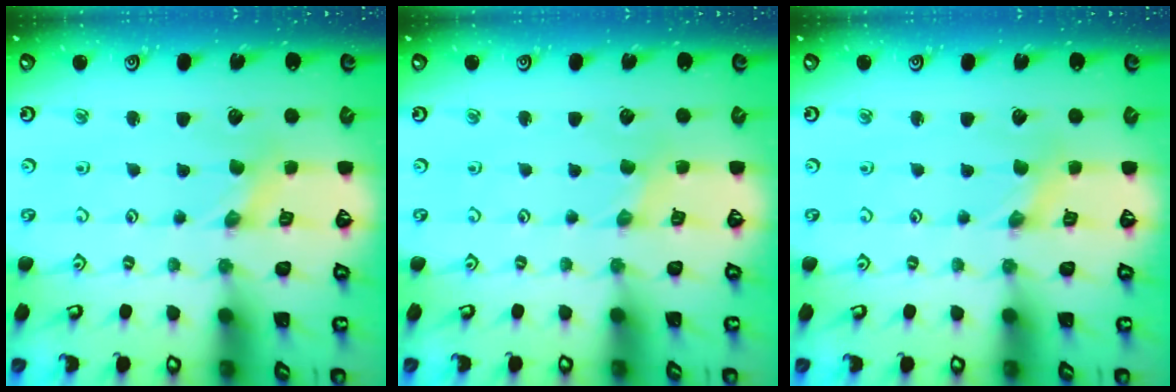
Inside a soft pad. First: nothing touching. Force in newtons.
{"total": 0.5, "press": 0.5, "slide": 0.1}
{"total": 0.0}